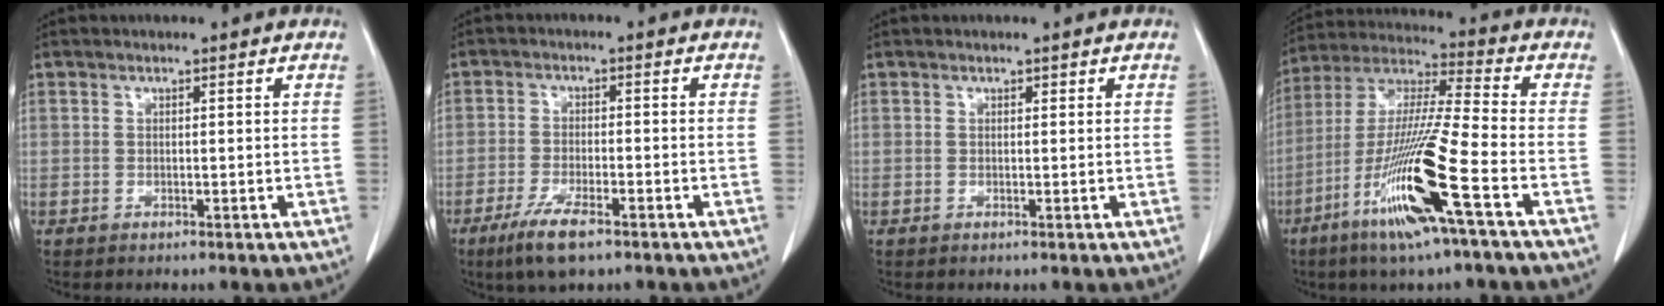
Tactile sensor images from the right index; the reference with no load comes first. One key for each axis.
{"total": 6.7, "fx": -4.3, "fy": 1.2, "fz": 4.9, "tx": -0.099, "ty": -0.013, "tz": -0.075}
{"total": 0.0}
{"total": 16.9, "fx": -7.4, "fy": -0.6, "fz": 15.2, "tx": -0.318, "ty": -0.027, "tz": -0.142}